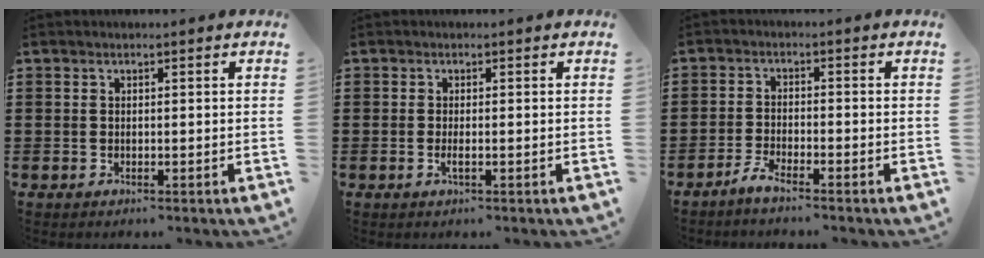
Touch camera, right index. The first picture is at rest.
{"total": 1.3, "force": [-0.5, 0.1, 1.2], "torque": [-0.021, -0.003, -0.008]}
{"total": 2.6, "force": [-2.4, -0.1, 0.9], "torque": [-0.024, 0.001, -0.050]}